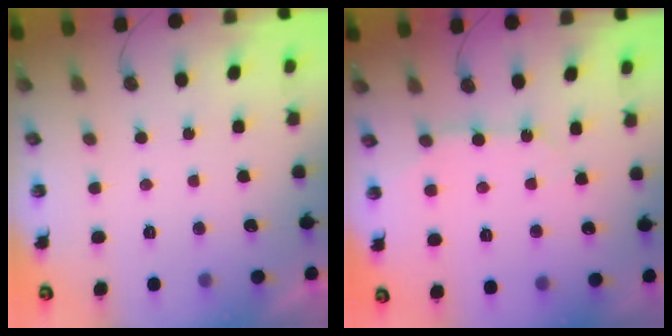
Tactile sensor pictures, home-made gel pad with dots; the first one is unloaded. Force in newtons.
{"total": 6.8, "press": 6.8, "slide": 0.6}